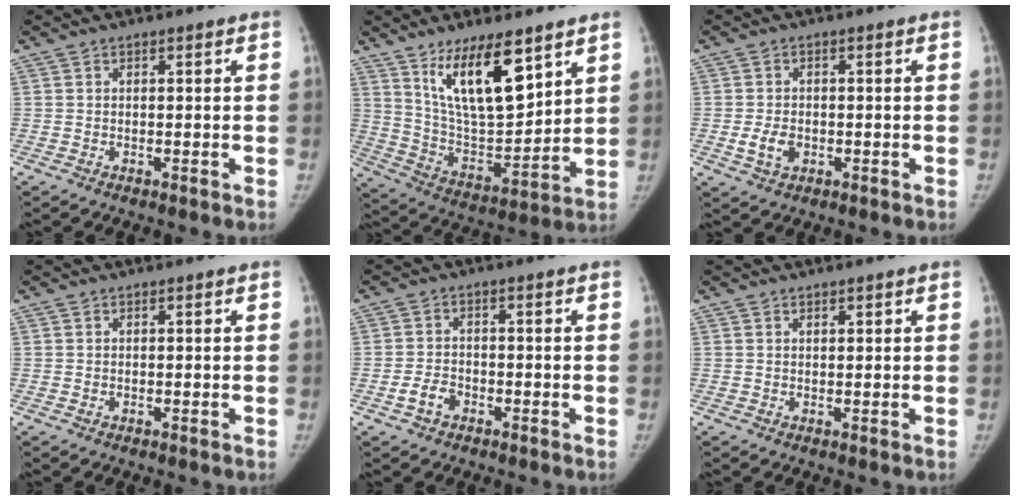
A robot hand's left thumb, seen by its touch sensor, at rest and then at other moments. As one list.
[{"total": 16.8, "force": [9.6, 5.9, 12.4], "torque": [-0.181, -0.058, 0.188]}, {"total": 4.1, "force": [-1.0, 2.9, 2.7], "torque": [-0.048, 0.003, -0.015]}, {"total": 0.0}, {"total": 3.7, "force": [-1.8, 2.5, 1.9], "torque": [-0.032, 0.016, -0.033]}, {"total": 1.0, "force": [0.6, 0.5, 0.5], "torque": [-0.002, -0.003, 0.009]}]